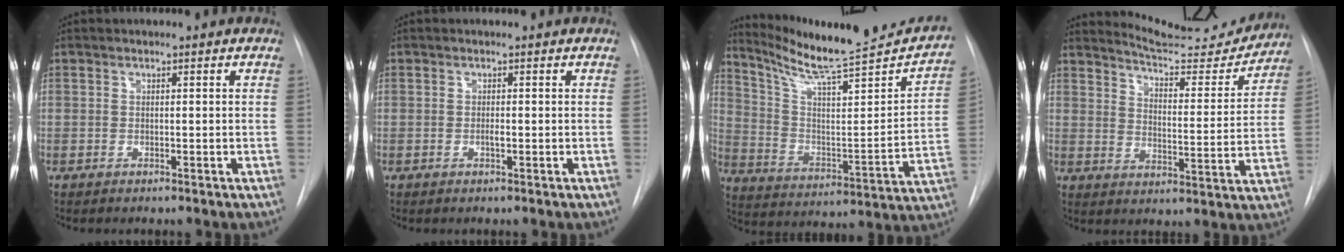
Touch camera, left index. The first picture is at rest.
{"total": 0.6, "force": [-0.1, 0.1, 0.6], "torque": [-0.011, 0.000, -0.003]}
{"total": 23.1, "force": [21.1, 0.6, 9.3], "torque": [-0.148, -0.064, 0.310]}
{"total": 14.7, "force": [14.4, 1.4, 2.5], "torque": [-0.030, -0.043, 0.189]}